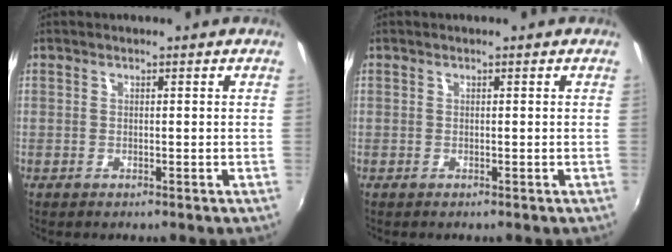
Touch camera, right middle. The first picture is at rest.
{"total": 0.0}